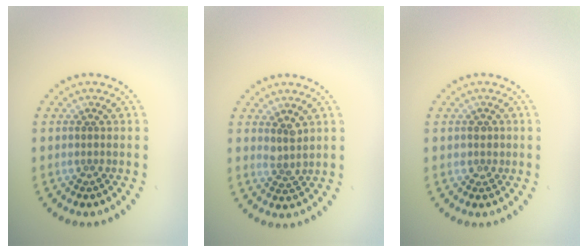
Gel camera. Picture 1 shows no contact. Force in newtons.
{"total": 1.7, "press": 1.3, "slide": 1.2}
{"total": 1.0, "press": 0.9, "slide": 0.5}